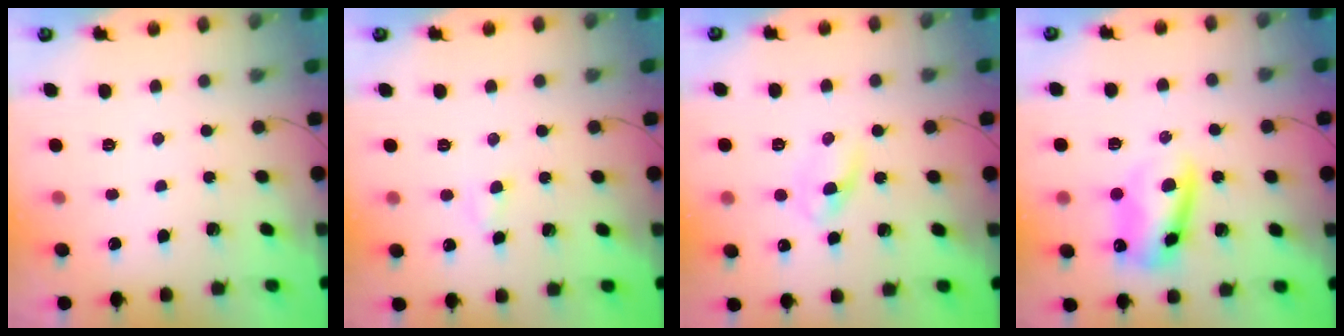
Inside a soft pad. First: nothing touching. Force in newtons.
{"total": 2.7, "press": 2.5, "slide": 1.0}
{"total": 2.7, "press": 2.5, "slide": 1.1}
{"total": 10.1, "press": 9.8, "slide": 2.2}